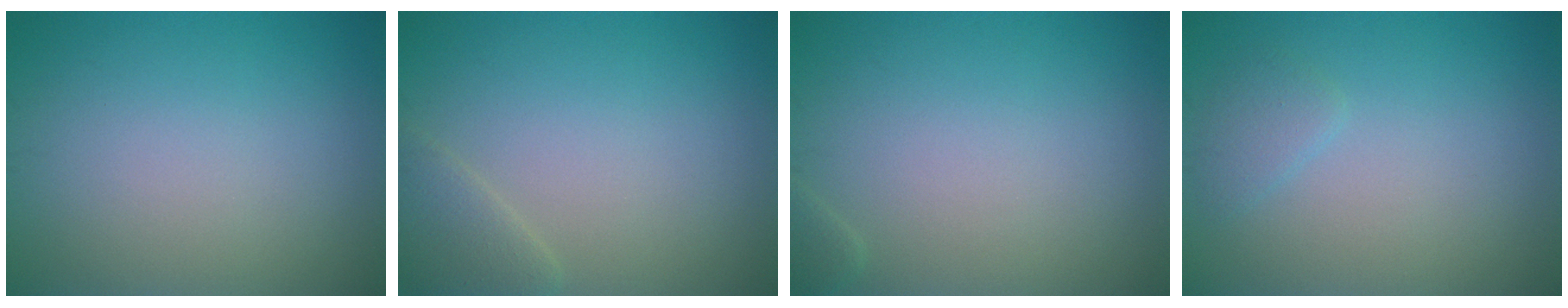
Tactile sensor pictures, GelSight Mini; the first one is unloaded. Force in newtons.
{"total": 2.0, "press": 2.0, "slide": 0.2}
{"total": 0.7, "press": 0.7, "slide": 0.1}
{"total": 1.3, "press": 1.2, "slide": 0.2}